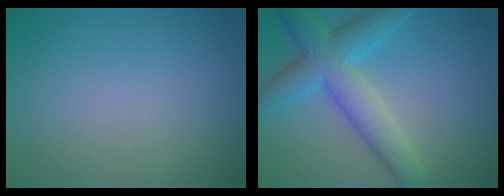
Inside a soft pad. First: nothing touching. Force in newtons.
{"total": 6.8, "press": 6.8, "slide": 0.1}